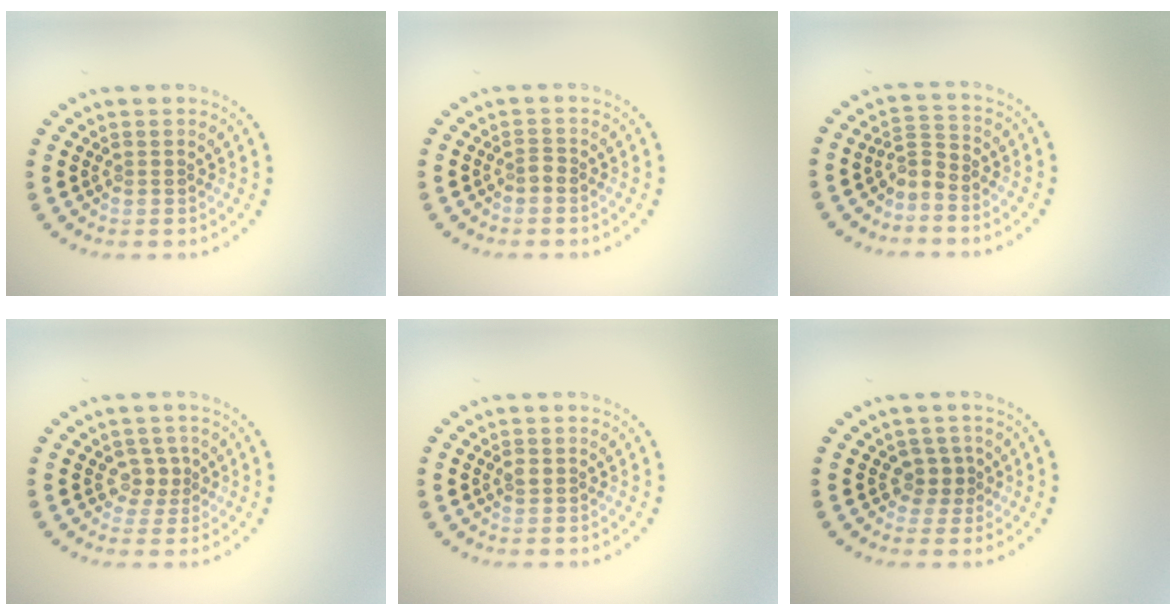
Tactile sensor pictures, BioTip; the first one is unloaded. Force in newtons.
{"total": 0.7, "press": 0.6, "slide": 0.3}
{"total": 2.1, "press": 1.5, "slide": 1.5}
{"total": 1.9, "press": 1.5, "slide": 1.2}
{"total": 0.7, "press": 0.6, "slide": 0.4}
{"total": 1.8, "press": 1.5, "slide": 1.1}